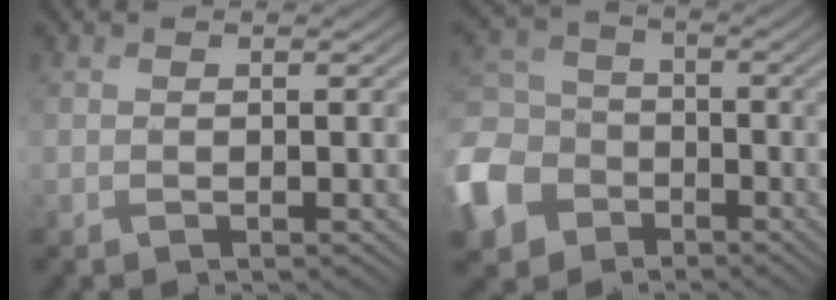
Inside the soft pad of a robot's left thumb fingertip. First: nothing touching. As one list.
[{"total": 12.0, "force": [-5.6, 9.2, 5.4], "torque": [-0.181, -0.027, -0.126]}]